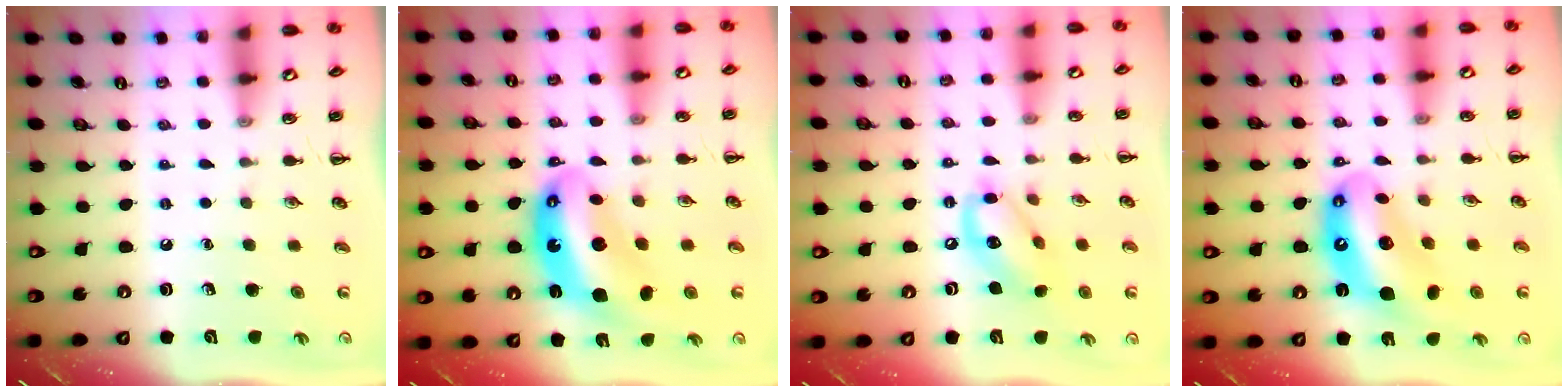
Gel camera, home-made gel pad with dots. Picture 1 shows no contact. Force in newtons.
{"total": 12.4, "press": 11.9, "slide": 3.2}
{"total": 12.3, "press": 12.0, "slide": 2.6}
{"total": 13.6, "press": 13.1, "slide": 3.7}